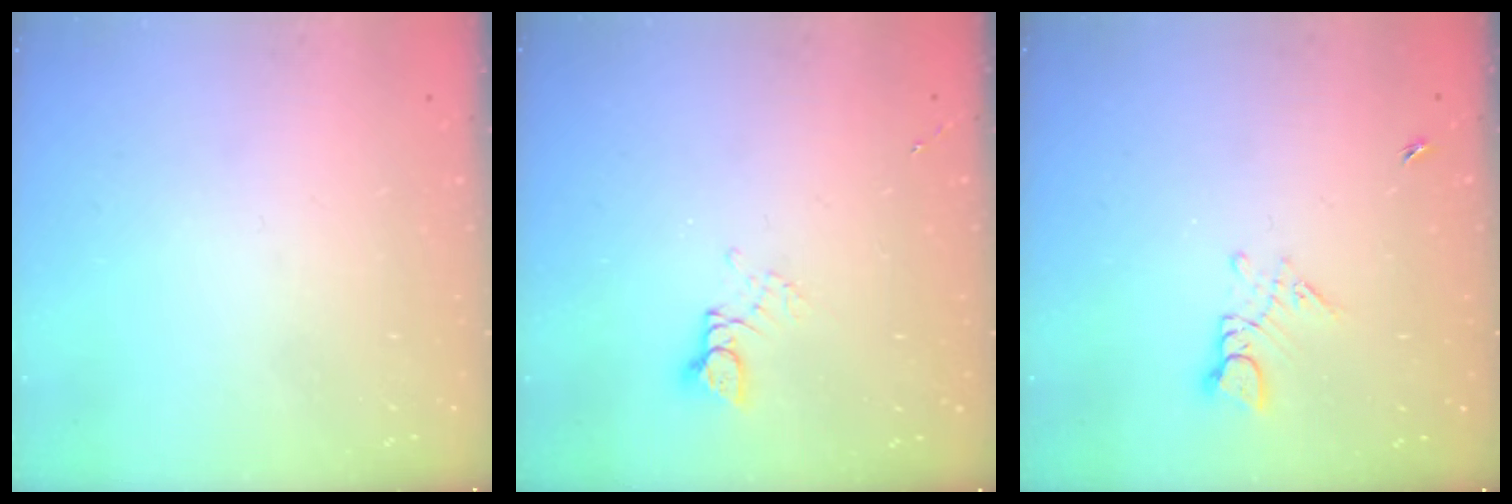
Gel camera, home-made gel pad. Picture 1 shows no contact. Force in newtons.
{"total": 2.6, "press": 2.6, "slide": 0.1}
{"total": 4.7, "press": 4.6, "slide": 0.6}